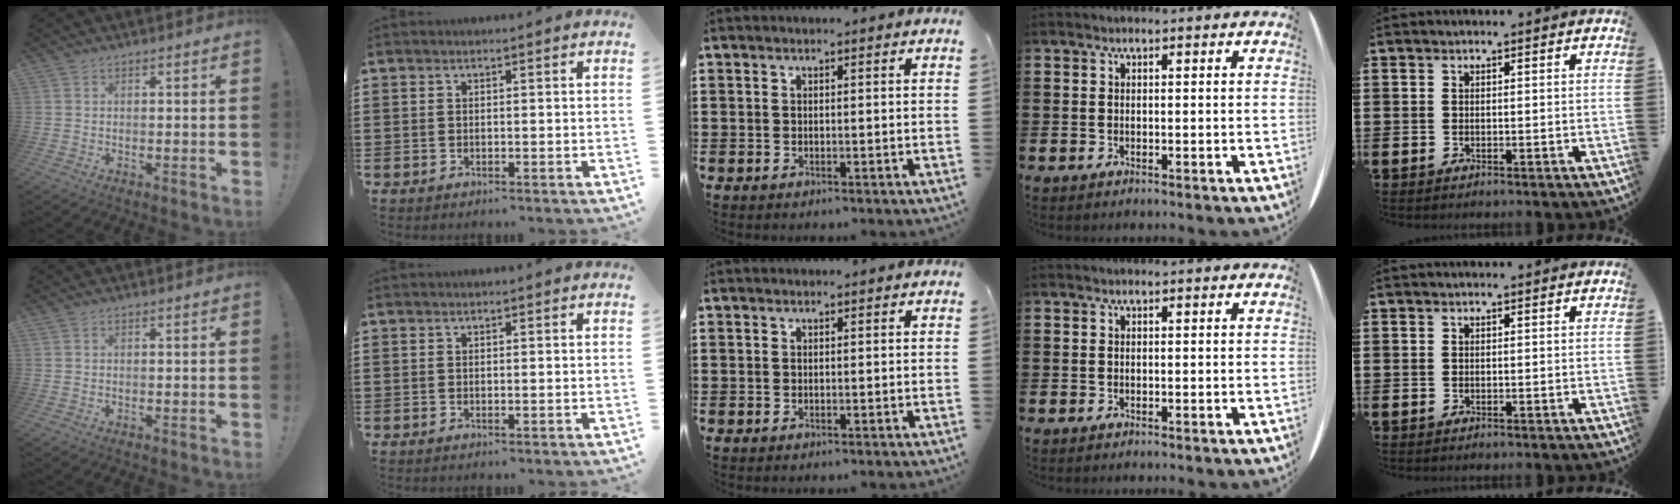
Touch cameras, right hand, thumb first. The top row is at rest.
{}